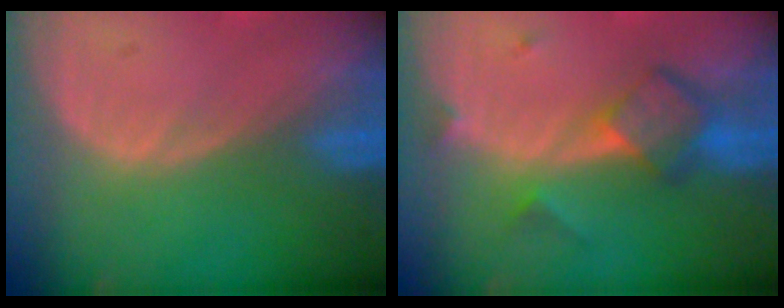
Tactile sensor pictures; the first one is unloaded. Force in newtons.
{"total": 6.0, "press": 5.3, "slide": 2.8}